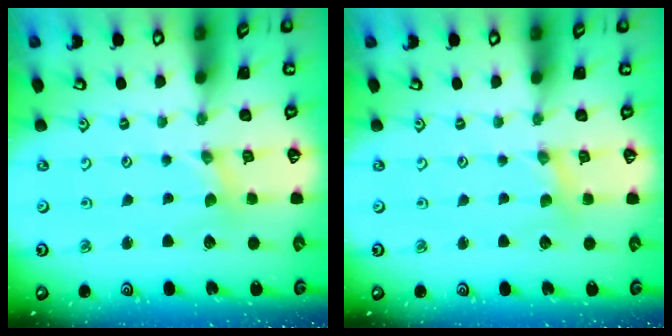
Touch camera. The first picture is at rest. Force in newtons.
{"total": 0.6, "press": 0.6, "slide": 0.1}